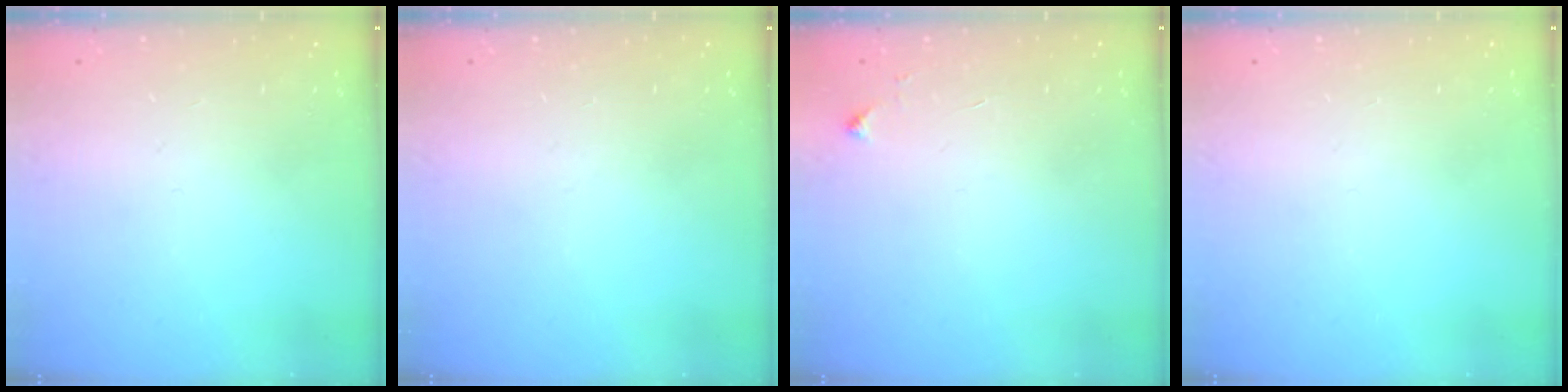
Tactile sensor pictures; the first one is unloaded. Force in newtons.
{"total": 0.0}
{"total": 3.9, "press": 3.8, "slide": 0.6}
{"total": 0.0}